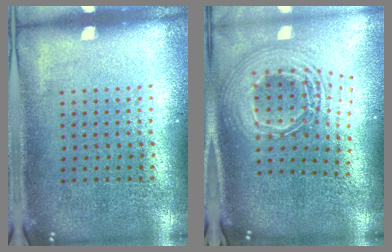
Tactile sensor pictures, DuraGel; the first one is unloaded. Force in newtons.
{"total": 2.8, "press": 1.9, "slide": 2.0}